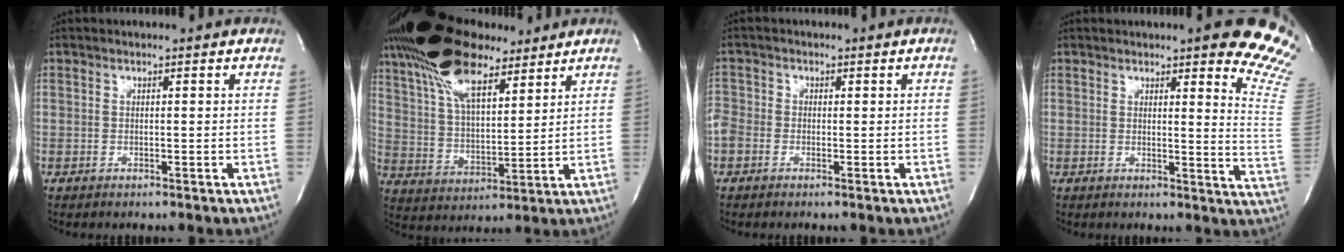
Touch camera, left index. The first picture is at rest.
{"total": 18.0, "force": [12.5, 6.7, 11.1], "torque": [-0.229, 0.031, 0.228]}
{"total": 3.3, "force": [-0.8, 2.9, 1.5], "torque": [-0.043, 0.009, -0.019]}
{"total": 13.5, "force": [10.1, 1.0, 8.9], "torque": [-0.091, -0.074, 0.090]}